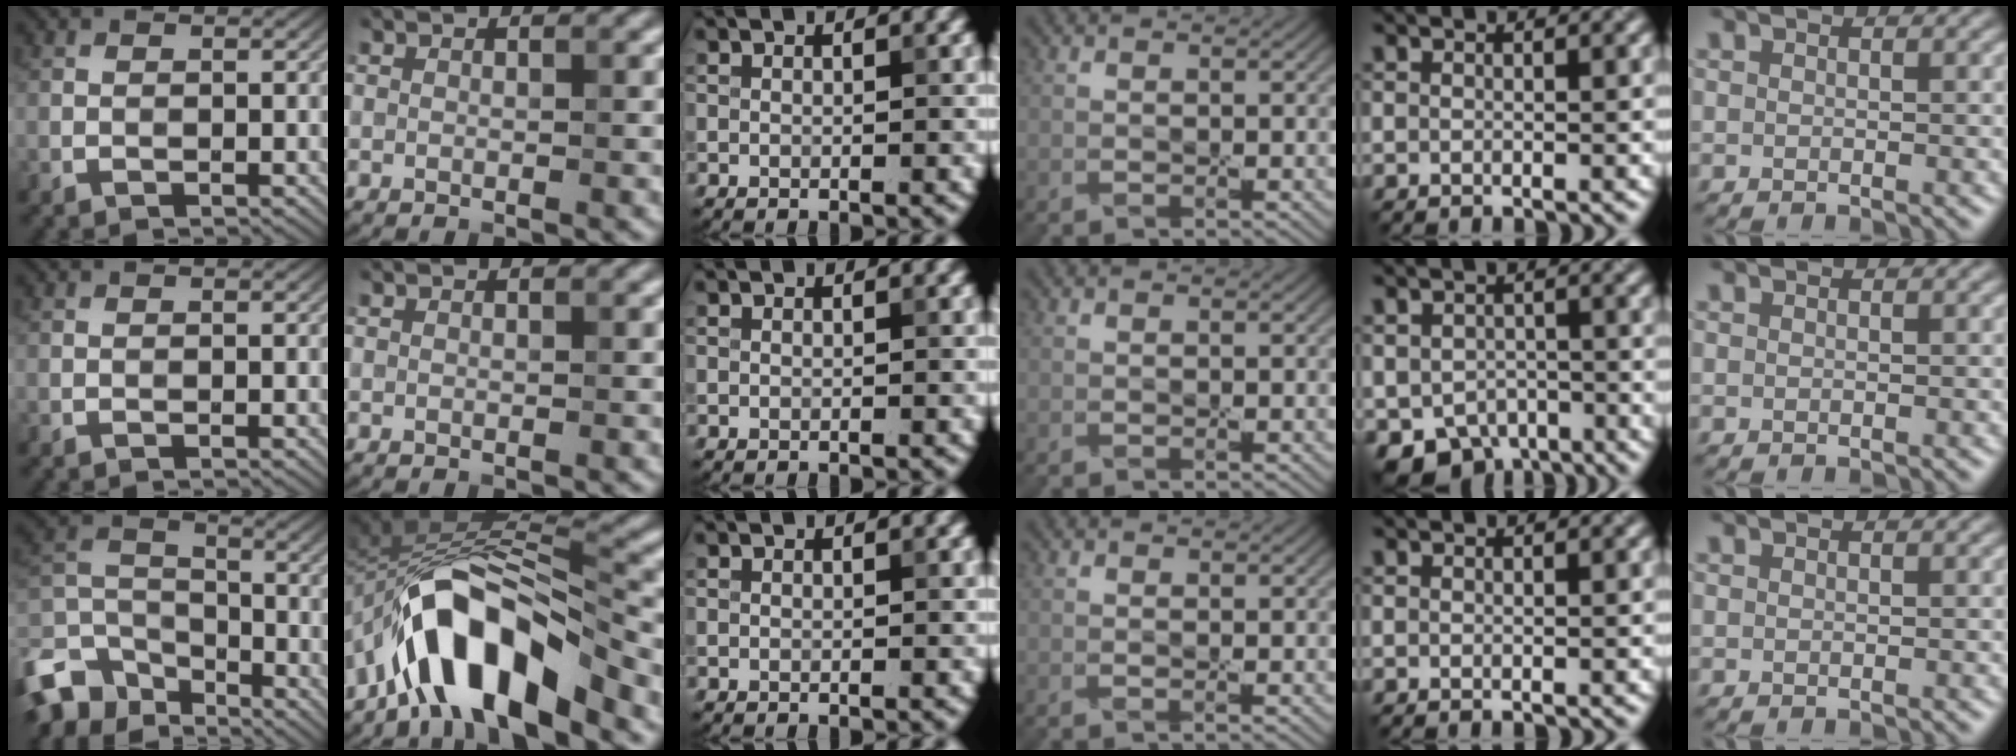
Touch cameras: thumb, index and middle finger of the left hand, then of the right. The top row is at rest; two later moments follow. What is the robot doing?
{"motion": "peel", "object": "aluminum foil"}